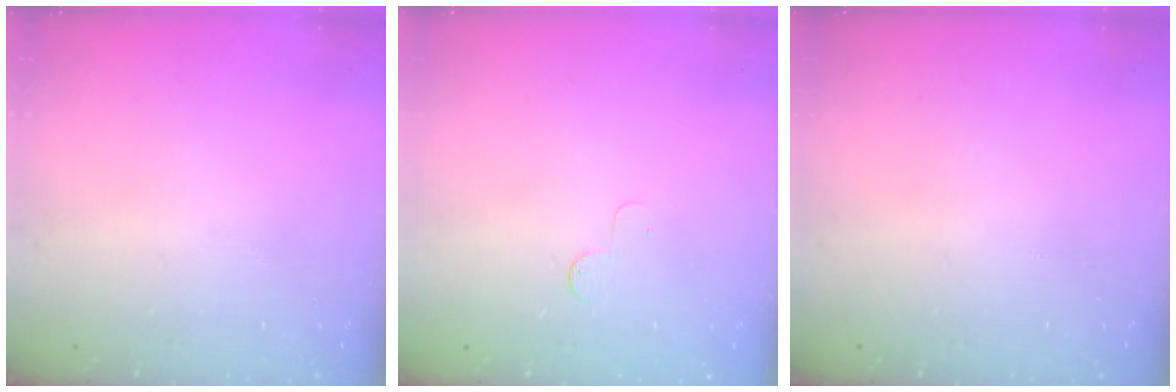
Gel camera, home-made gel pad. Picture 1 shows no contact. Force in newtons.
{"total": 2.6, "press": 2.6, "slide": 0.3}
{"total": 0.0}